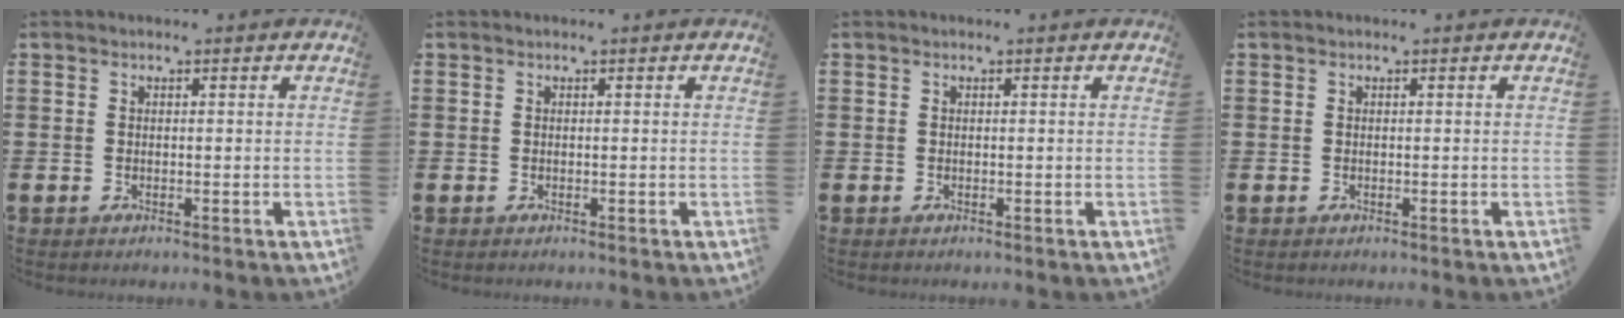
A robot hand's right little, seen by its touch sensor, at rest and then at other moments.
{"total": 0.0}
{"total": 0.0}
{"total": 0.0}